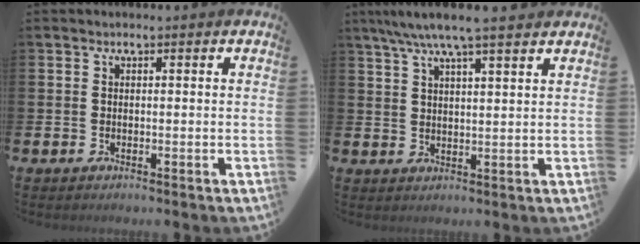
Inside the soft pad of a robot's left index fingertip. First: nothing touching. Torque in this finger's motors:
{"motor_torque": [1.03, -1.10, 0.89, 0.21]}